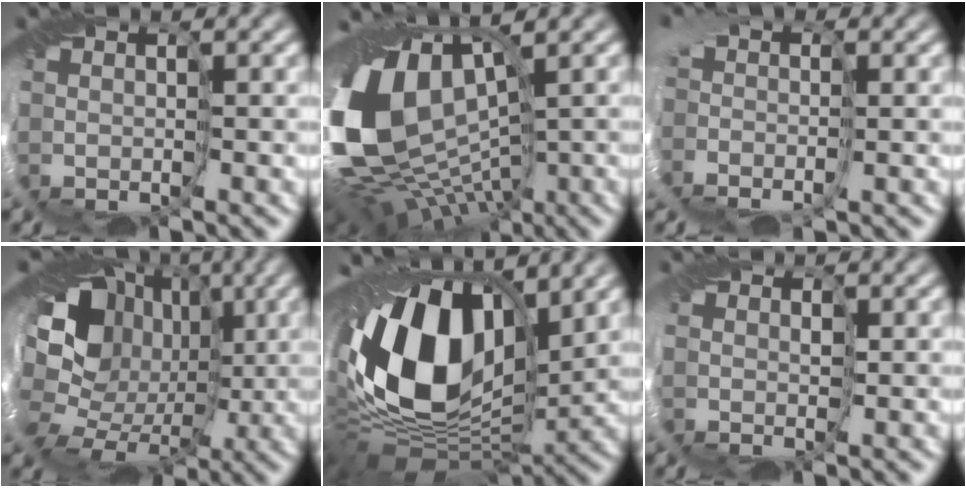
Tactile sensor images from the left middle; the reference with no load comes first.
{"total": 16.2, "force": [-0.9, 10.5, 12.3], "torque": [-0.248, -0.015, 0.002]}
{"total": 3.3, "force": [-1.0, 2.3, 2.2], "torque": [-0.033, 0.006, -0.013]}
{"total": 17.2, "force": [0.3, 14.7, 8.8], "torque": [-0.137, 0.012, -0.024]}
{"total": 17.7, "force": [2.8, 11.2, 13.4], "torque": [-0.282, 0.007, 0.037]}
{"total": 1.0, "force": [0.3, 0.9, 0.4], "torque": [-0.004, 0.000, 0.004]}